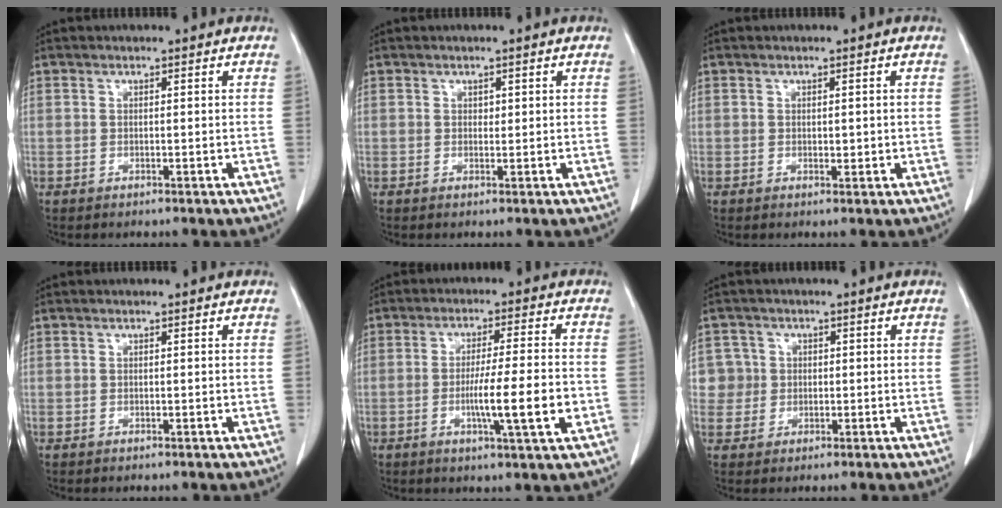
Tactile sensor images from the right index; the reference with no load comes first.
{"total": 0.7, "force": [0.3, 0.5, 0.3], "torque": [0.000, -0.001, 0.004]}
{"total": 1.3, "force": [0.1, 0.8, 1.1], "torque": [-0.014, -0.002, 0.004]}
{"total": 0.0}
{"total": 9.4, "force": [-2.3, -0.2, 9.1], "torque": [-0.151, -0.011, -0.039]}
{"total": 4.2, "force": [0.6, 4.2, -0.3], "torque": [0.024, 0.012, 0.011]}